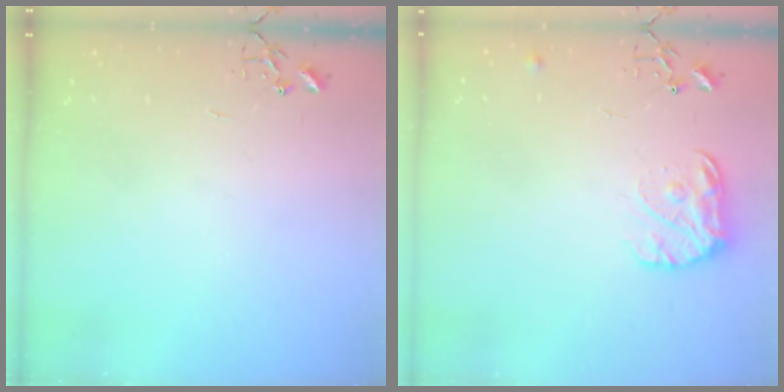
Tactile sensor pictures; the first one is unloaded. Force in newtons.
{"total": 11.5, "press": 11.5, "slide": 0.6}